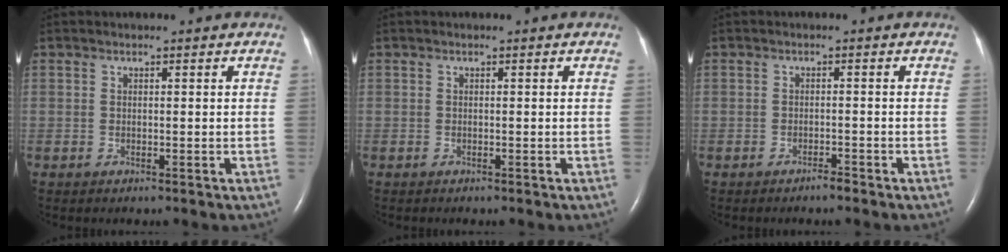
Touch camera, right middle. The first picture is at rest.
{"total": 0.0}
{"total": 1.1, "force": [-1.1, 0.1, 0.4], "torque": [-0.009, -0.002, -0.016]}